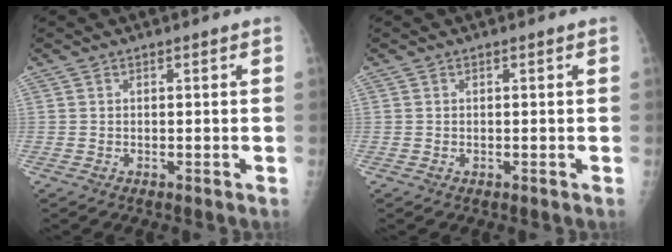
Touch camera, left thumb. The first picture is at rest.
{"total": 0.0}